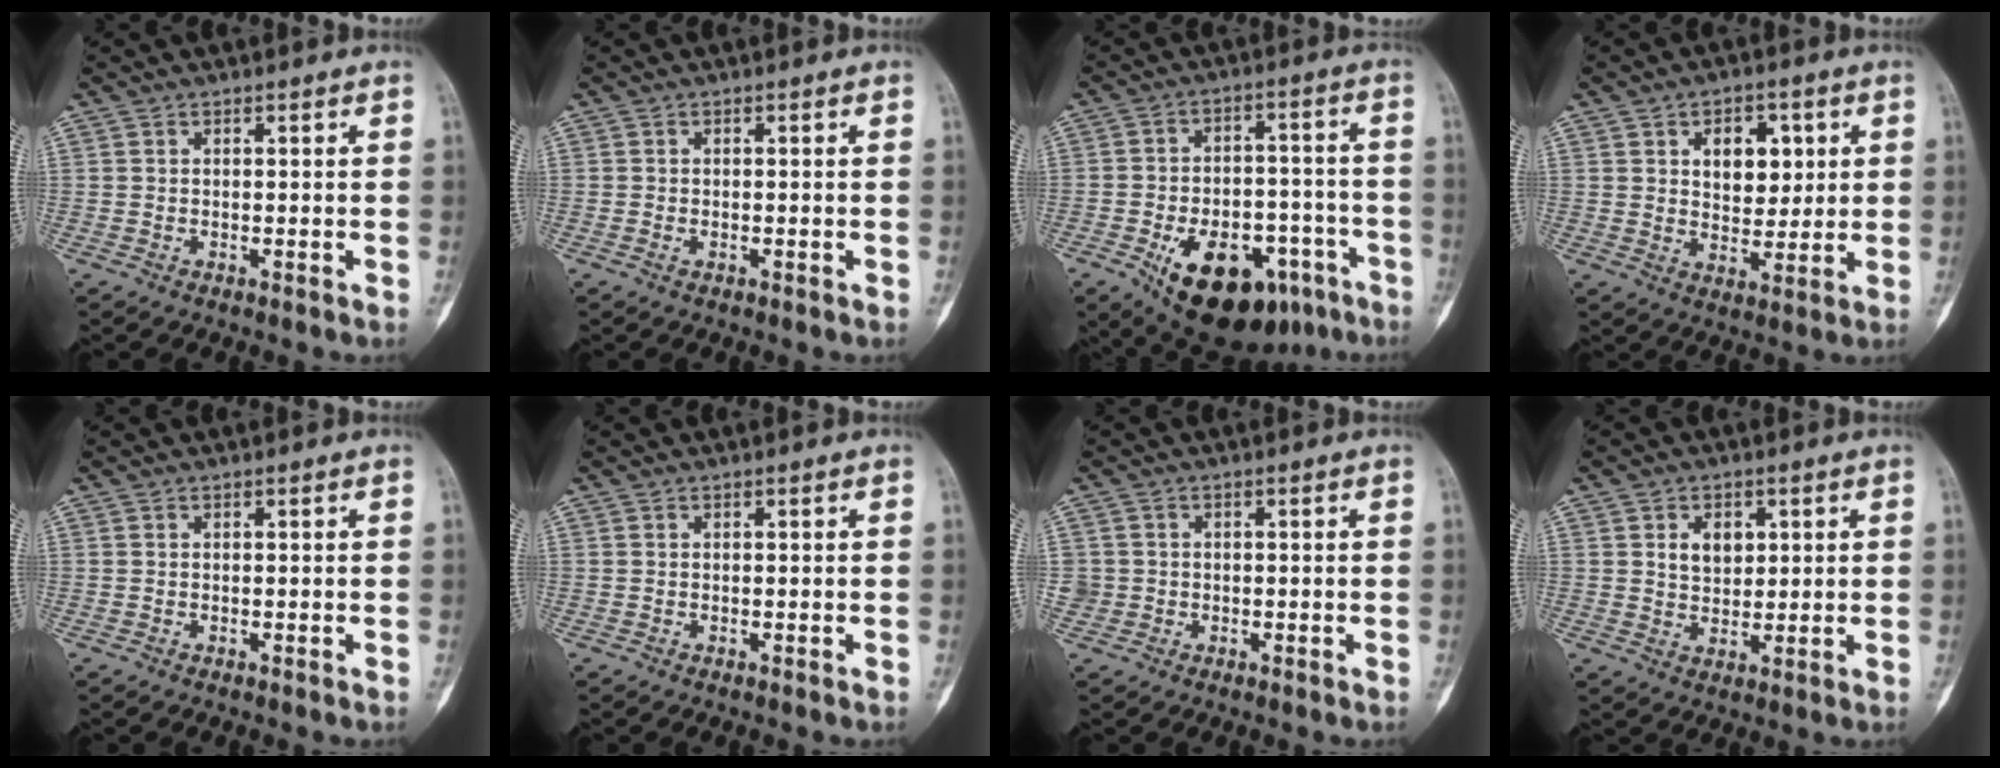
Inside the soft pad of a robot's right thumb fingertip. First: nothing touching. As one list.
[{"total": 0.6, "force": [-0.3, 0.3, 0.4], "torque": [-0.008, 0.002, -0.005]}, {"total": 20.3, "force": [-10.5, 11.2, 13.2], "torque": [-0.169, 0.052, -0.144]}, {"total": 8.7, "force": [2.6, 5.8, 6.0], "torque": [-0.046, -0.010, 0.042]}, {"total": 0.0}, {"total": 0.0}, {"total": 2.0, "force": [-0.1, 2.0, -0.1], "torque": [0.016, 0.009, -0.006]}, {"total": 5.2, "force": [1.7, 3.8, 3.2], "torque": [-0.030, -0.010, 0.030]}]